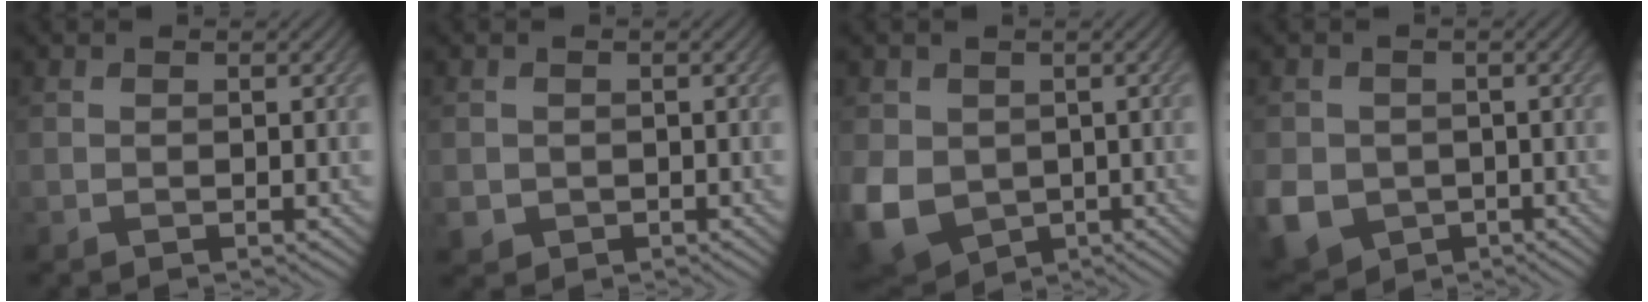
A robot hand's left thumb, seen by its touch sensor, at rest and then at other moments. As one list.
[{"total": 1.7, "force": [-0.3, 1.7, 0.3], "torque": [-0.011, -0.012, -0.006]}, {"total": 9.2, "force": [-0.9, 7.4, 5.4], "torque": [-0.156, -0.031, -0.011]}, {"total": 8.4, "force": [-2.5, 7.1, 3.7], "torque": [-0.107, -0.033, -0.055]}]